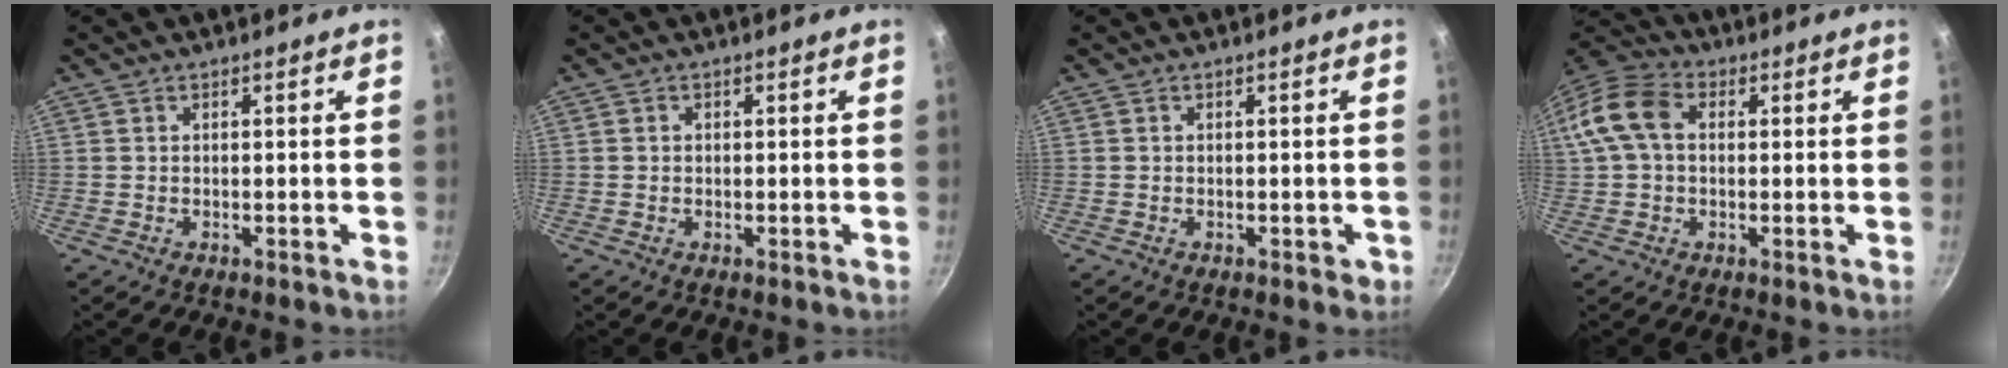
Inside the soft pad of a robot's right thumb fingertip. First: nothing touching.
{"total": 0.6, "force": [0.0, 0.5, 0.2], "torque": [-0.001, 0.002, -0.001]}
{"total": 1.4, "force": [-0.4, 1.0, 0.8], "torque": [-0.004, 0.003, -0.005]}
{"total": 11.3, "force": [1.7, 7.9, 7.9], "torque": [-0.146, 0.027, 0.015]}